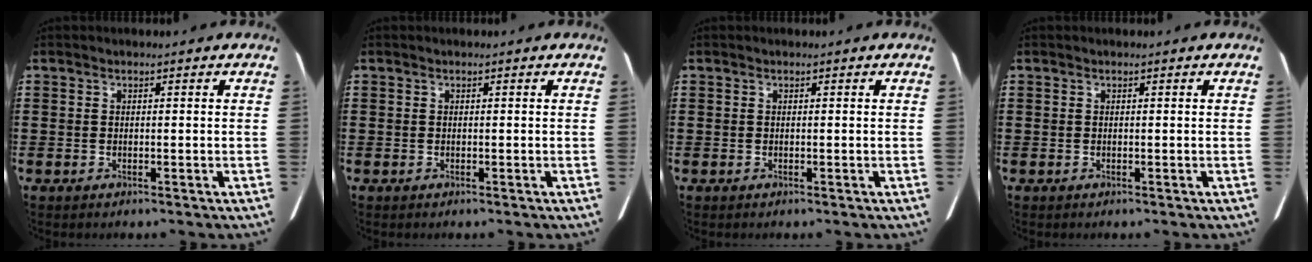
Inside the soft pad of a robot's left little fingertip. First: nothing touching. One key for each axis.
{"total": 0.0}
{"total": 0.0}
{"total": 0.0}